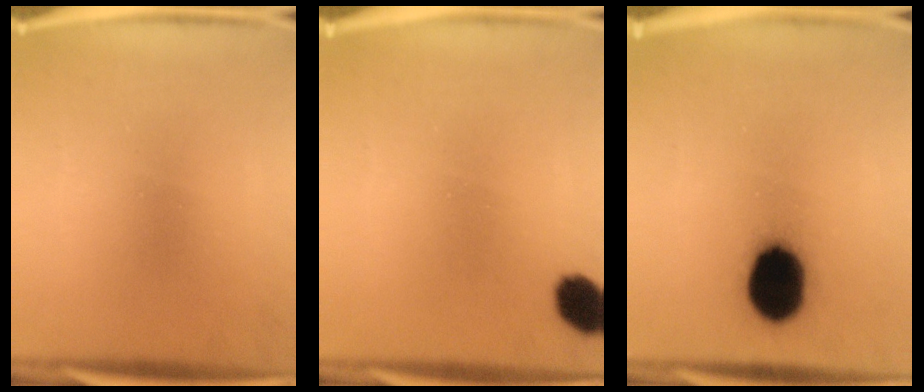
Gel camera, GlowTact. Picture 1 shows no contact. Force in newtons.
{"total": 6.3}
{"total": 15.6}